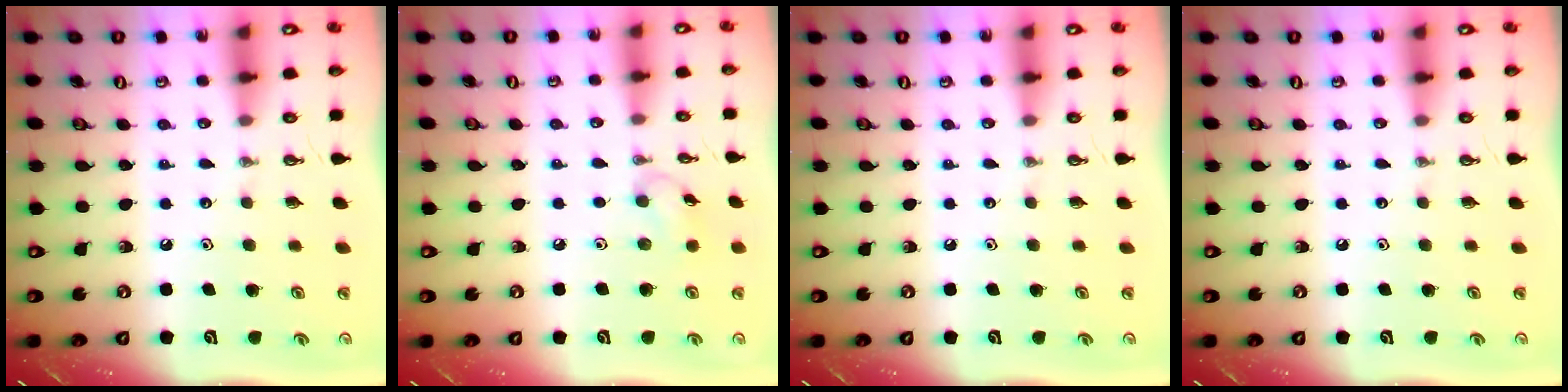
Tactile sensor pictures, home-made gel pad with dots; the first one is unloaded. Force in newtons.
{"total": 6.6, "press": 6.6, "slide": 0.6}
{"total": 0.0}
{"total": 0.0}